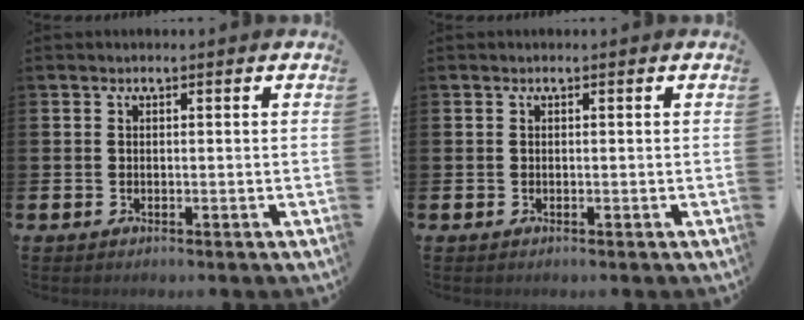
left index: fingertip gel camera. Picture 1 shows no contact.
{"total": 0.0}